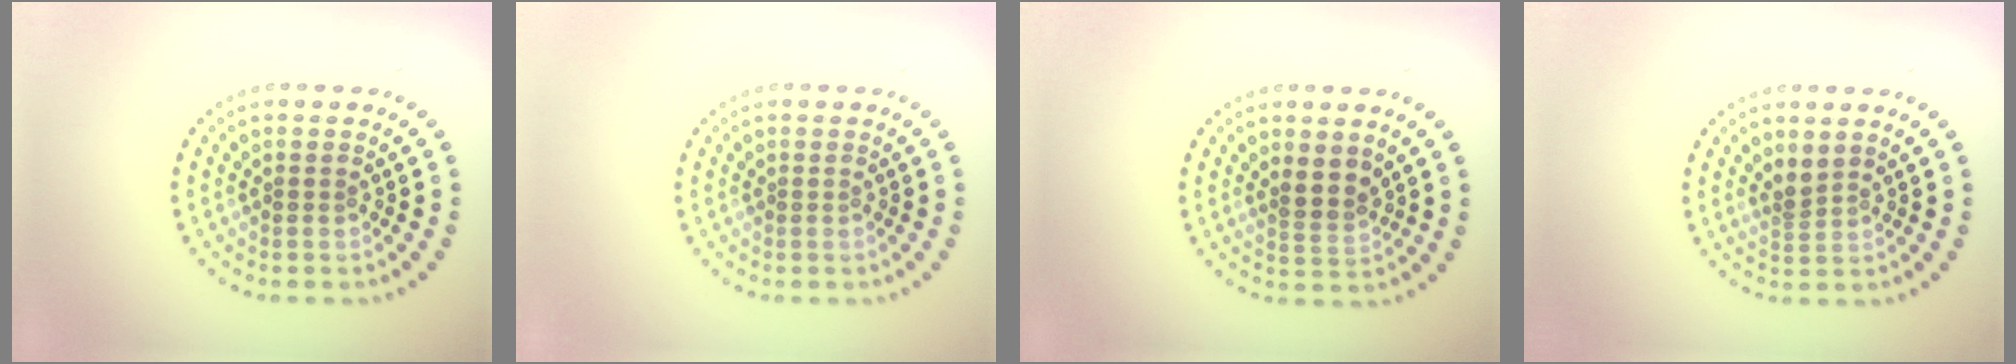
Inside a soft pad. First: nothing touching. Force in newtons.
{"total": 0.0}
{"total": 1.8, "press": 1.4, "slide": 1.1}
{"total": 1.7, "press": 1.2, "slide": 1.2}